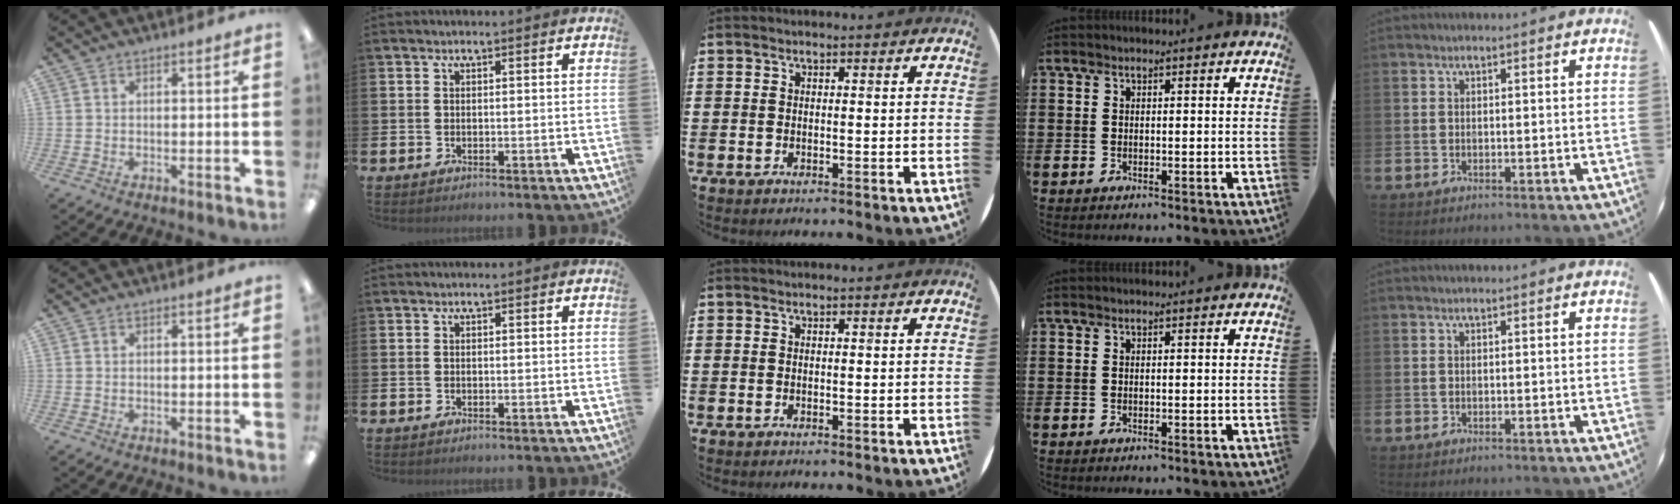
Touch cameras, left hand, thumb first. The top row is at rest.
{}